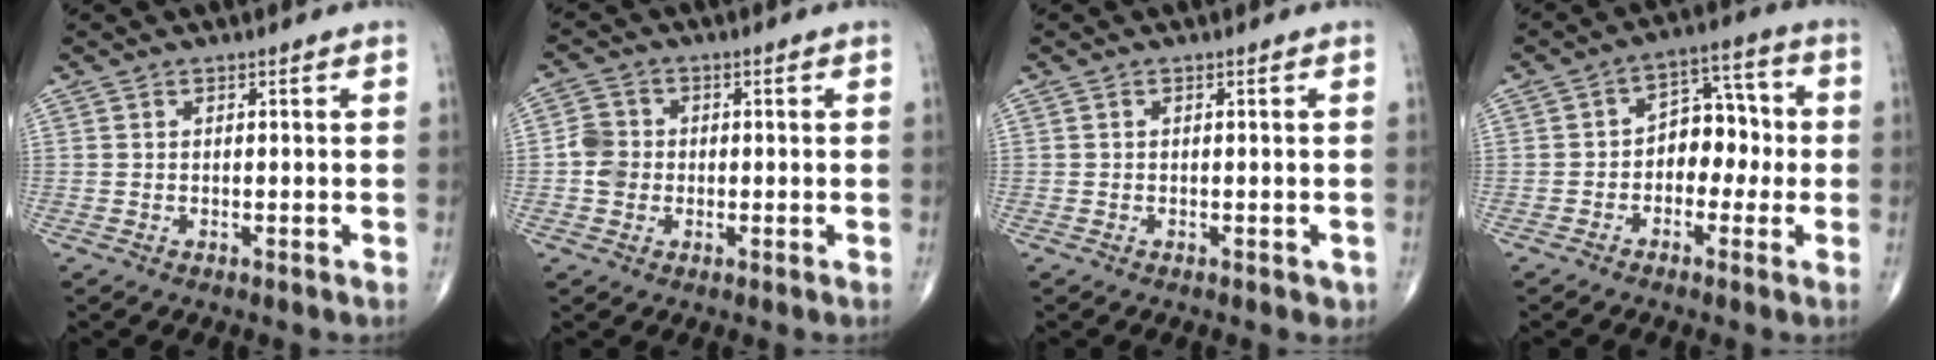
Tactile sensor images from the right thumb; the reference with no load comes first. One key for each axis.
{"total": 4.5, "fx": -0.5, "fy": 4.0, "fz": 2.0, "tx": -0.024, "ty": 0.008, "tz": -0.016}
{"total": 1.1, "fx": -0.3, "fy": 0.7, "fz": 0.8, "tx": -0.005, "ty": -0.001, "tz": -0.003}
{"total": 8.5, "fx": -1.0, "fy": 6.0, "fz": 5.9, "tx": -0.046, "ty": 0.037, "tz": -0.029}